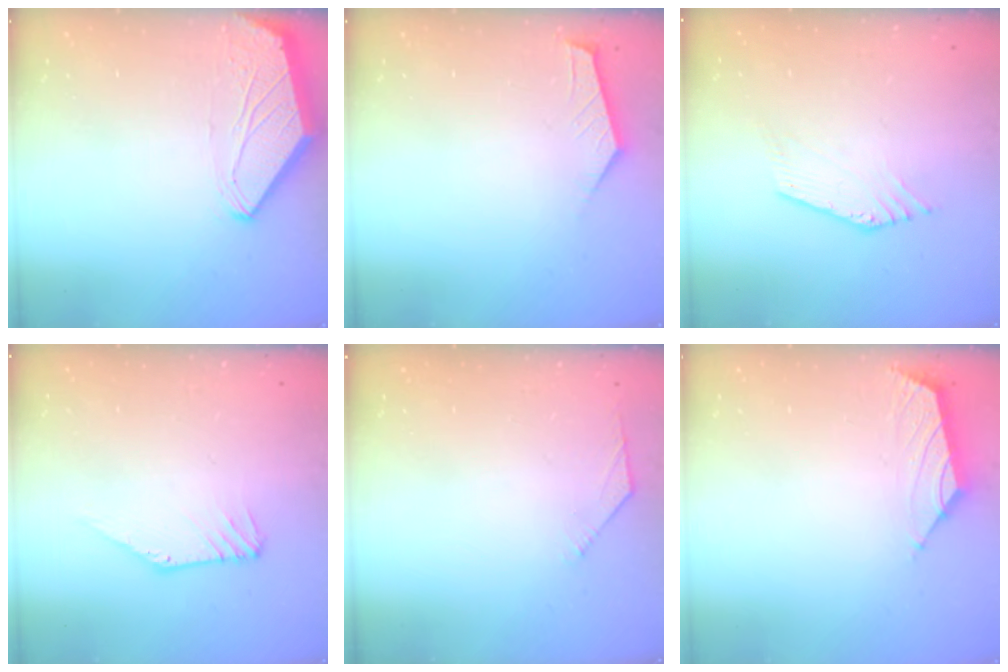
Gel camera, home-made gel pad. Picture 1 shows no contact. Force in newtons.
{"total": 2.6, "press": 2.6, "slide": 0.4}
{"total": 1.1, "press": 1.1, "slide": 0.1}
{"total": 3.5, "press": 3.5, "slide": 0.1}
{"total": 2.7, "press": 2.6, "slide": 0.6}
{"total": 1.6, "press": 1.5, "slide": 0.7}